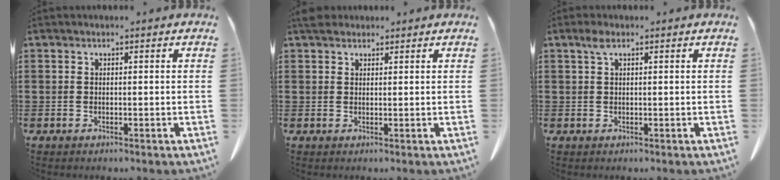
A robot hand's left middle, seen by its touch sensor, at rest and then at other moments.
{"total": 2.3, "force": [1.9, 1.1, 0.8], "torque": [-0.022, 0.005, 0.039]}
{"total": 1.6, "force": [0.7, 0.7, 1.2], "torque": [-0.029, 0.003, 0.013]}